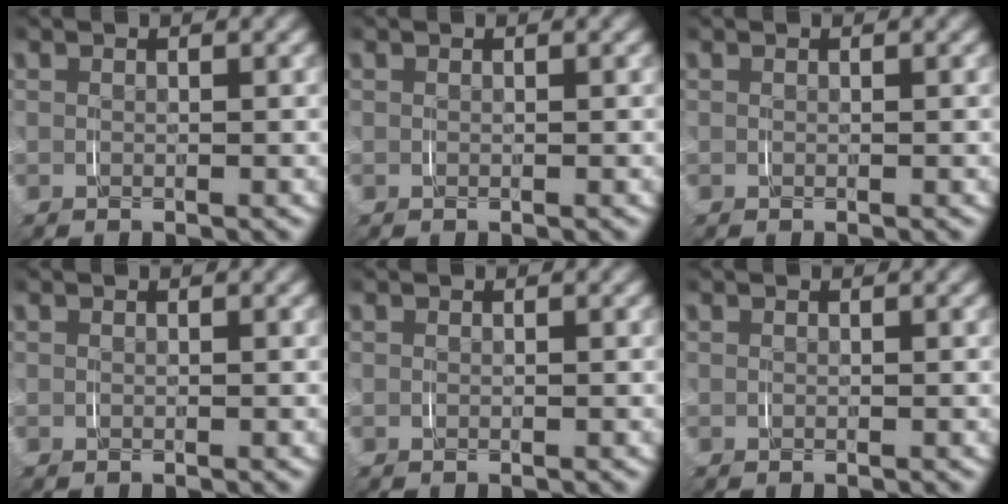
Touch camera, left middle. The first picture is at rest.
{"total": 0.0}
{"total": 0.0}
{"total": 0.0}
{"total": 0.0}
{"total": 0.0}